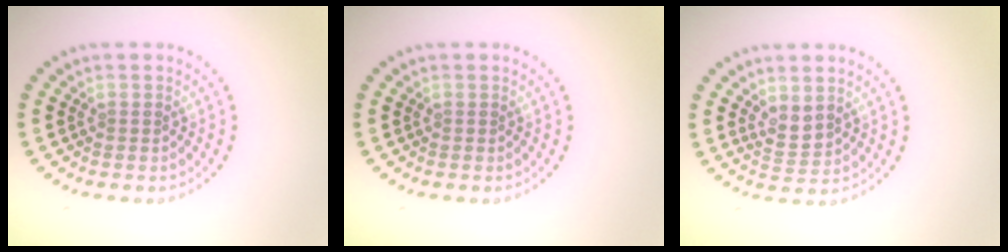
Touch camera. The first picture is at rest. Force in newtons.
{"total": 0.0}
{"total": 2.1, "press": 1.7, "slide": 1.2}